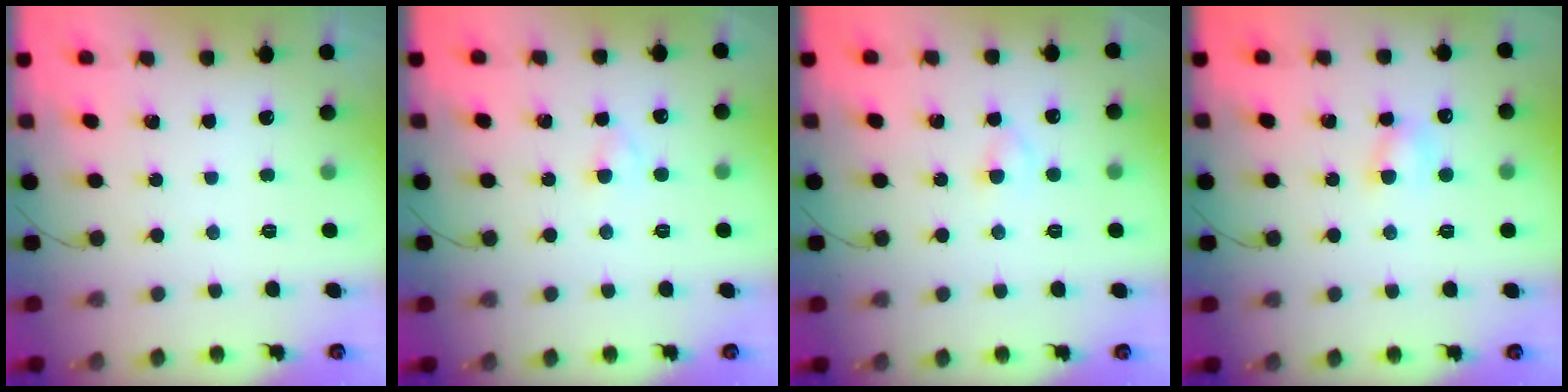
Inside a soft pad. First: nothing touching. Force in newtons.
{"total": 2.2, "press": 2.0, "slide": 0.9}
{"total": 2.8, "press": 2.6, "slide": 1.1}
{"total": 4.4, "press": 4.2, "slide": 1.3}